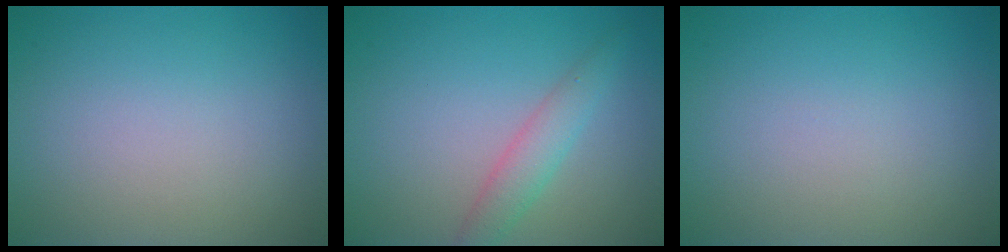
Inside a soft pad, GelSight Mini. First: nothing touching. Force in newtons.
{"total": 2.3, "press": 2.3, "slide": 0.0}
{"total": 0.0}